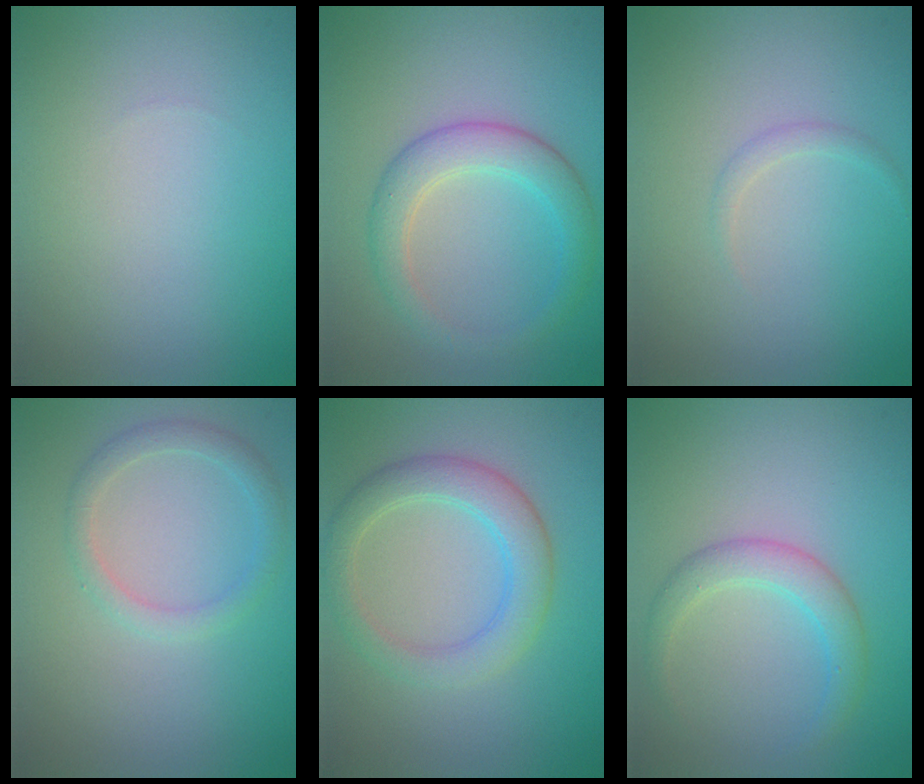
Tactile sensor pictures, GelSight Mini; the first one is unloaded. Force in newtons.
{"total": 3.6, "press": 3.6, "slide": 0.1}
{"total": 0.7, "press": 0.7, "slide": 0.0}
{"total": 1.9, "press": 1.9, "slide": 0.0}
{"total": 4.0, "press": 3.9, "slide": 0.4}
{"total": 2.0, "press": 2.0, "slide": 0.2}